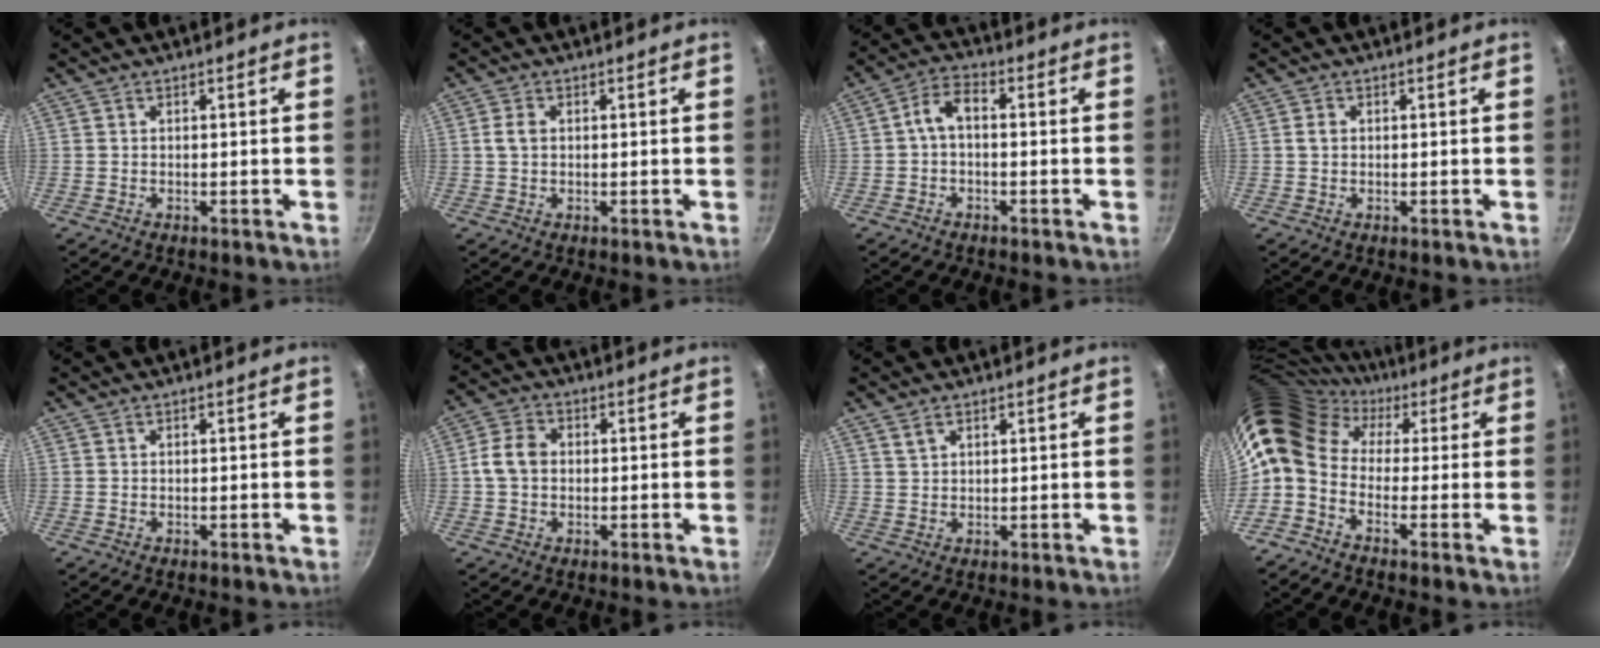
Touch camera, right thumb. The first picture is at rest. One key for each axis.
{"total": 2.5, "fx": 0.3, "fy": 1.7, "fz": 1.7, "tx": -0.033, "ty": 0.006, "tz": 0.004}
{"total": 4.7, "fx": -0.8, "fy": 2.6, "fz": 3.8, "tx": -0.074, "ty": 0.028, "tz": -0.021}
{"total": 1.4, "fx": 0.2, "fy": 1.1, "fz": 0.8, "tx": -0.013, "ty": 0.005, "tz": 0.002}
{"total": 0.0}
{"total": 5.7, "fx": 0.1, "fy": 4.4, "fz": 3.6, "tx": -0.060, "ty": 0.015, "tz": -0.008}
{"total": 2.2, "fx": 1.4, "fy": 1.2, "fz": 1.1, "tx": -0.012, "ty": -0.003, "tz": 0.029}
{"total": 13.8, "fx": 1.8, "fy": 10.2, "fz": 9.1, "tx": -0.165, "ty": 0.036, "tz": 0.009}